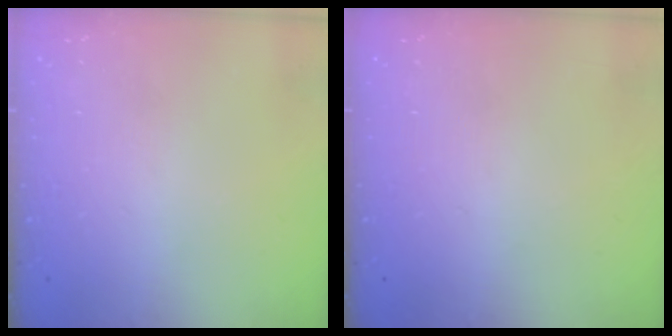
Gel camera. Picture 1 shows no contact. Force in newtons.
{"total": 0.0}